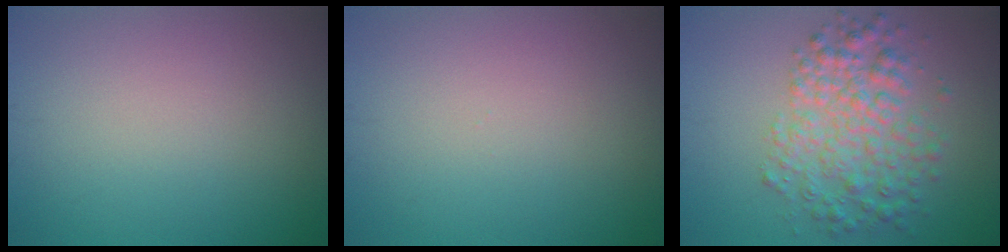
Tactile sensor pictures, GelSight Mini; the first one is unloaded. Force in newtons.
{"total": 0.0}
{"total": 5.1, "press": 5.1, "slide": 0.0}